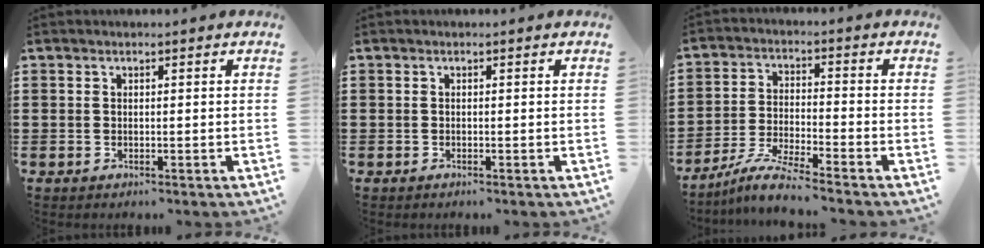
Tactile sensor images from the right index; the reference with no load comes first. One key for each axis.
{"total": 0.0}
{"total": 6.0, "fx": -5.4, "fy": -0.3, "fz": 2.5, "tx": -0.062, "ty": -0.014, "tz": -0.107}